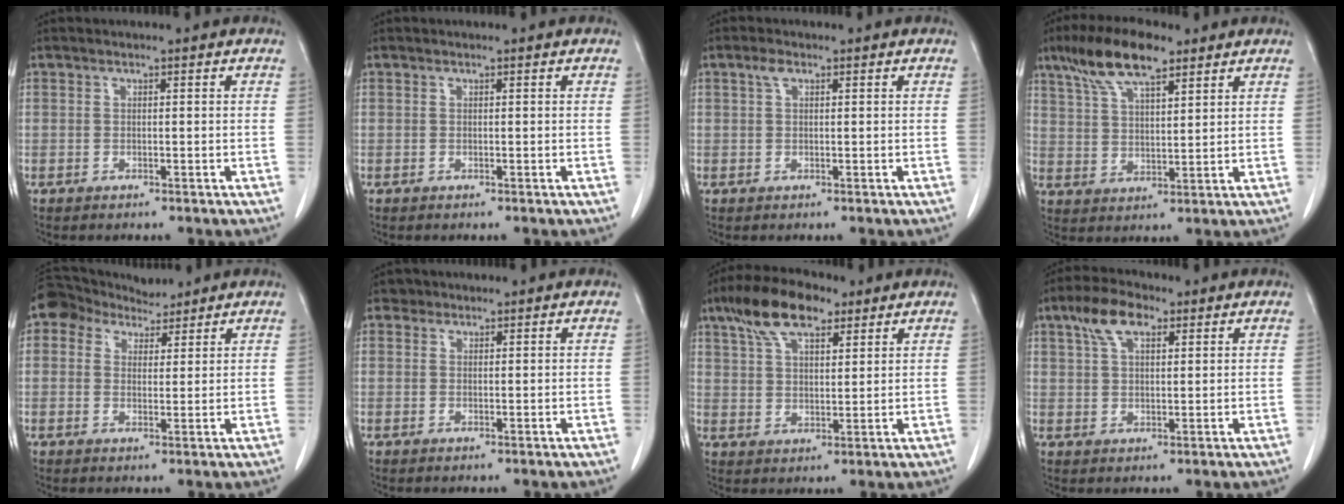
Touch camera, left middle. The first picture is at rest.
{"total": 0.0}
{"total": 1.5, "force": [0.8, 0.7, 1.1], "torque": [-0.025, 0.010, 0.015]}
{"total": 10.7, "force": [7.3, 2.9, 7.2], "torque": [-0.143, 0.019, 0.136]}
{"total": 5.5, "force": [5.0, 2.1, 0.7], "torque": [-0.019, 0.018, 0.091]}
{"total": 1.2, "force": [0.9, 0.8, -0.2], "torque": [0.007, 0.002, 0.011]}
{"total": 10.5, "force": [6.8, 4.0, 6.9], "torque": [-0.136, 0.024, 0.124]}
{"total": 6.6, "force": [3.7, 2.8, 4.7], "torque": [-0.096, 0.017, 0.069]}